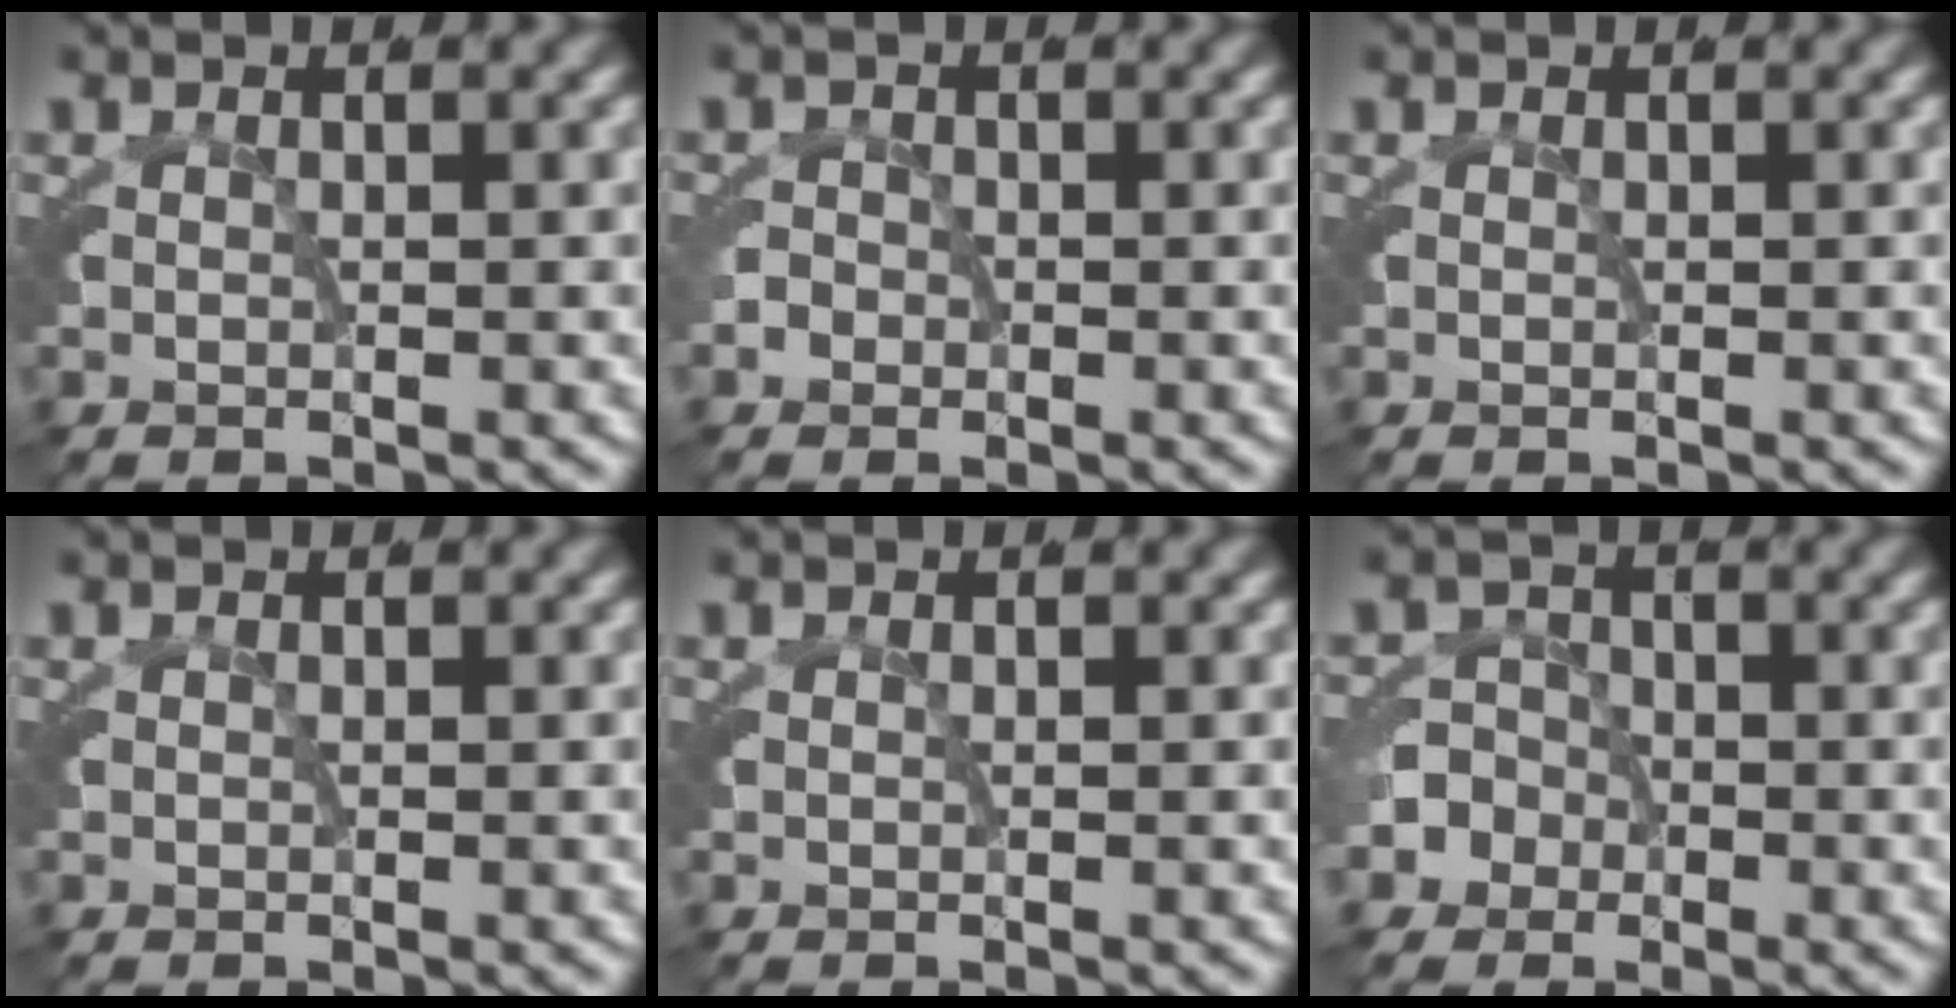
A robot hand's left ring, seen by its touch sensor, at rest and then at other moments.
{"total": 1.4, "force": [-1.0, 1.0, -0.2], "torque": [-0.008, -0.002, -0.020]}
{"total": 0.0}
{"total": 0.0}
{"total": 0.0}
{"total": 5.1, "force": [-1.6, 4.7, 1.1], "torque": [-0.041, -0.012, -0.033]}